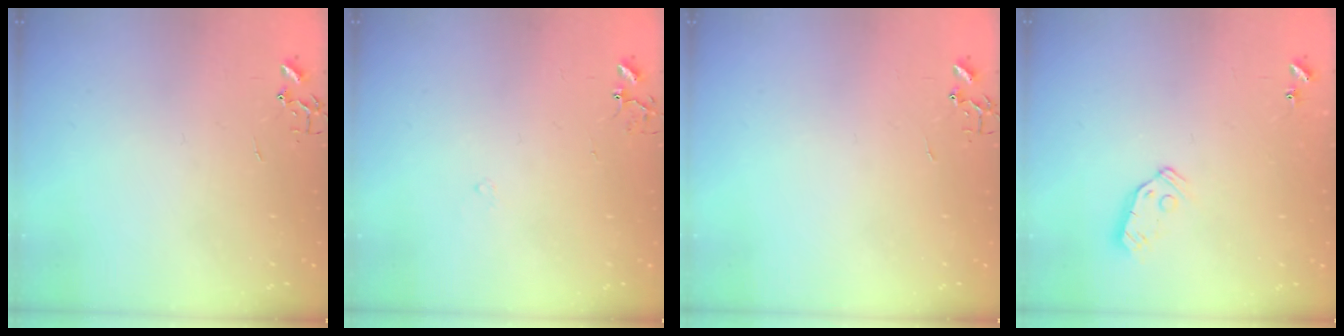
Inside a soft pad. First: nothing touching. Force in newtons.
{"total": 6.8, "press": 6.8, "slide": 0.5}
{"total": 0.0}
{"total": 6.5, "press": 6.5, "slide": 0.4}